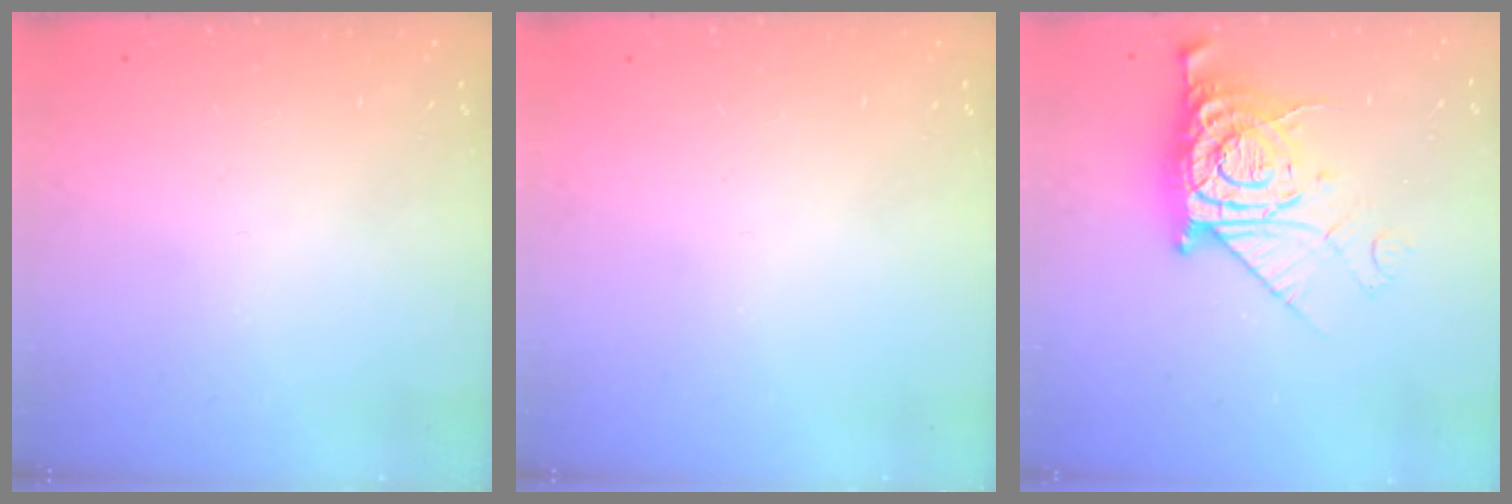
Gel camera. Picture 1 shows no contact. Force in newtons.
{"total": 0.0}
{"total": 11.7, "press": 11.6, "slide": 1.4}